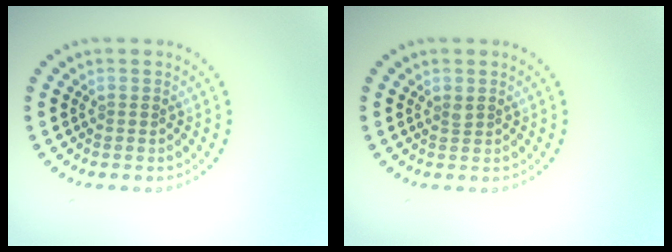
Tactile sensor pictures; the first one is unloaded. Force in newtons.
{"total": 0.6, "press": 0.5, "slide": 0.3}